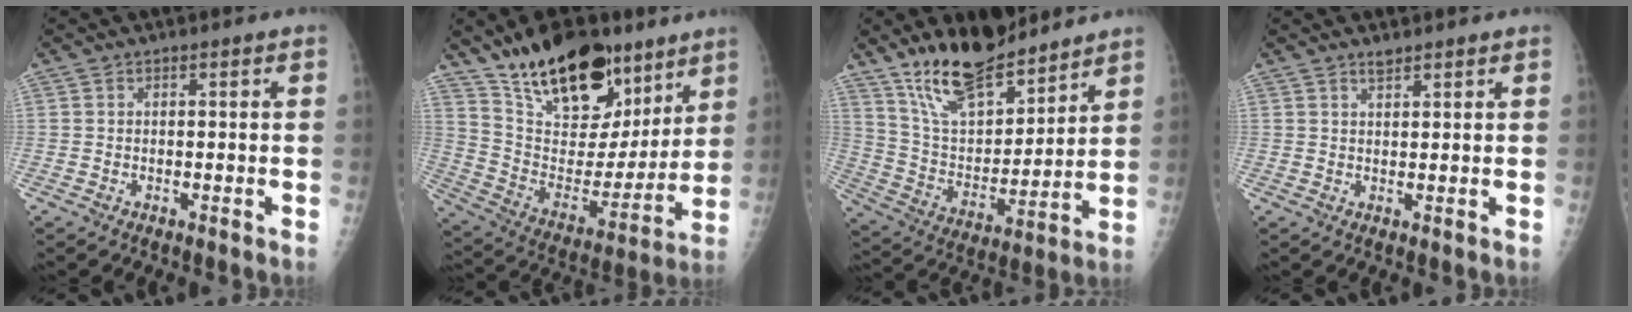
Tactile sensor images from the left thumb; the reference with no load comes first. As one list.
[{"total": 24.7, "force": [16.6, 12.1, 13.6], "torque": [-0.176, -0.073, 0.279]}, {"total": 17.7, "force": [13.8, 6.7, 8.8], "torque": [-0.109, -0.078, 0.252]}, {"total": 1.6, "force": [1.4, 0.5, 0.7], "torque": [-0.005, -0.010, 0.024]}]